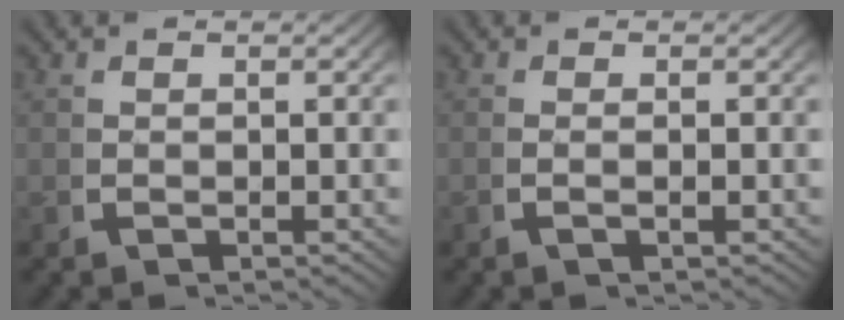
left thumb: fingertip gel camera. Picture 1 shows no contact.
{"total": 0.9, "force": [-0.2, -0.1, 0.9], "torque": [-0.022, -0.002, -0.005]}